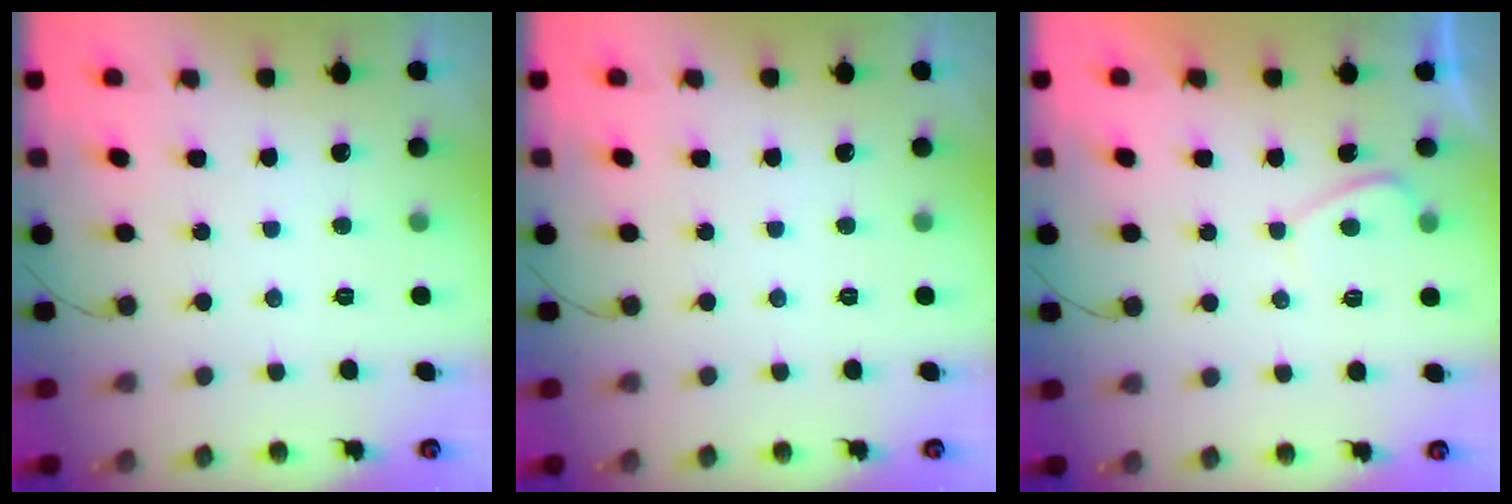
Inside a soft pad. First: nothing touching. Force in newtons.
{"total": 0.0}
{"total": 0.9, "press": 0.7, "slide": 0.5}